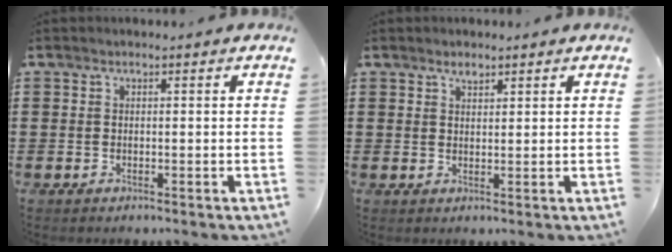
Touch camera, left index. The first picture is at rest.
{"total": 1.6, "force": [1.2, 0.8, 0.7], "torque": [-0.017, 0.003, 0.022]}